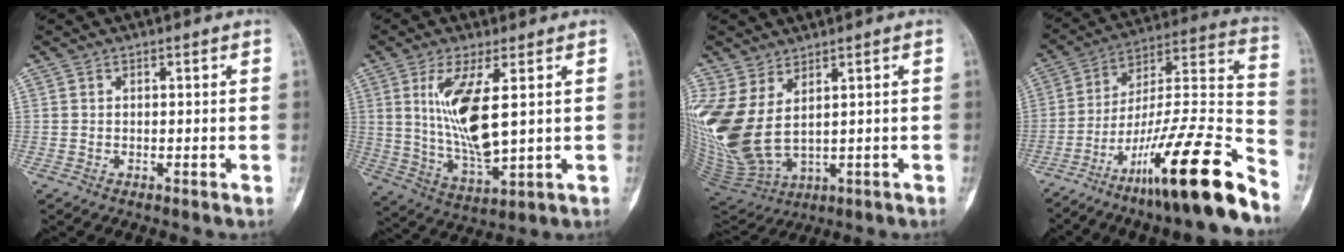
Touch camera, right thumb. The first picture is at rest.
{"total": 12.4, "force": [2.7, 3.5, 11.6], "torque": [-0.240, -0.033, 0.065]}
{"total": 14.0, "force": [3.1, 7.3, 11.5], "torque": [-0.269, -0.026, 0.091]}
{"total": 25.1, "force": [-16.8, 3.0, 18.4], "torque": [-0.273, 0.090, -0.274]}